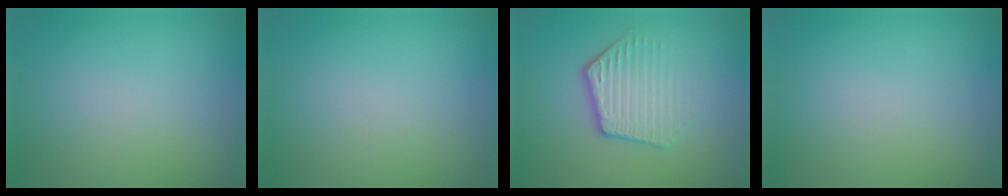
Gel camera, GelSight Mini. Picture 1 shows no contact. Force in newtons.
{"total": 0.0}
{"total": 3.8, "press": 2.9, "slide": 2.5}
{"total": 0.0}